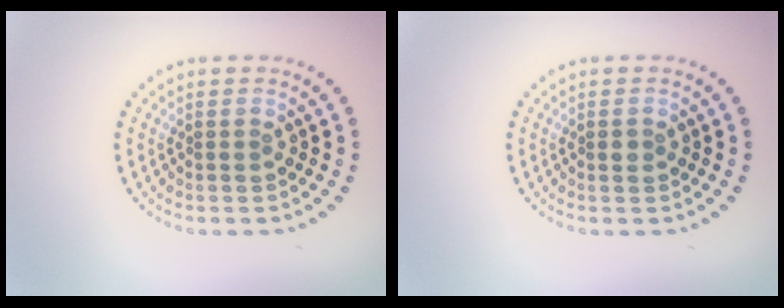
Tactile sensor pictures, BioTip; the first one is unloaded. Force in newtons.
{"total": 0.7, "press": 0.7, "slide": 0.1}